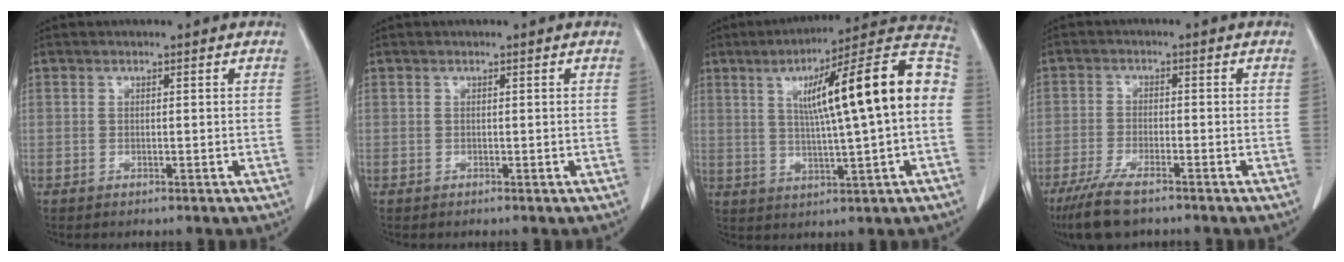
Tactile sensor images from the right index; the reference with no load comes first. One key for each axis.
{"total": 0.0}
{"total": 18.8, "fx": 2.5, "fy": 1.1, "fz": 18.7, "tx": -0.268, "ty": 0.034, "tz": 0.028}
{"total": 7.3, "fx": -5.4, "fy": 1.3, "fz": 4.8, "tx": -0.095, "ty": -0.018, "tz": -0.095}